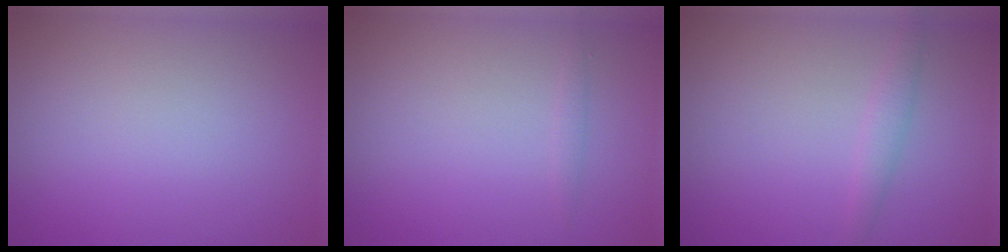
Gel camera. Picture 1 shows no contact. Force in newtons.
{"total": 0.5, "press": 0.5, "slide": 0.0}
{"total": 1.3, "press": 1.3, "slide": 0.0}